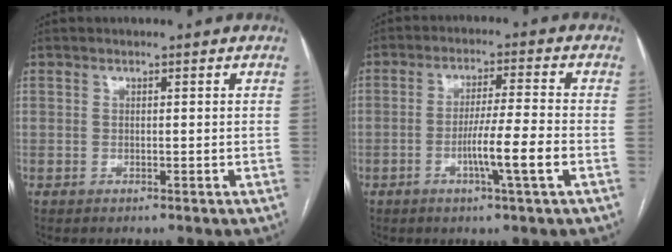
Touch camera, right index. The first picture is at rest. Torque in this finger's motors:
{"motor_torque": [1.44, 0.07, 0.64, 0.11]}